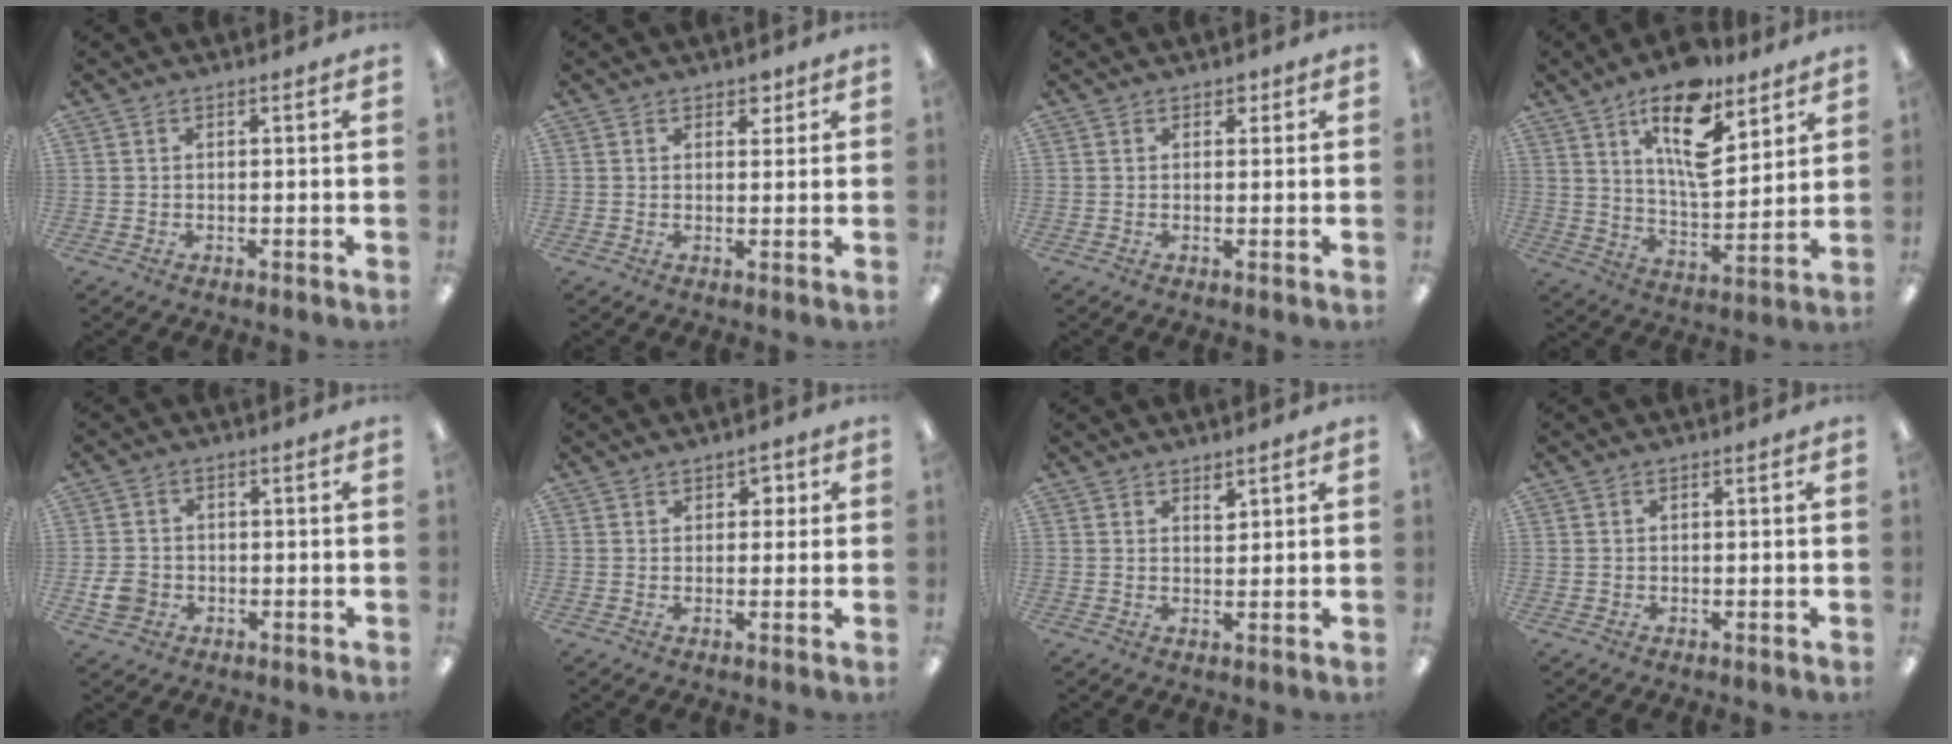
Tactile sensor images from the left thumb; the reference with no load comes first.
{"total": 4.2, "force": [3.1, 2.3, 1.6], "torque": [0.002, -0.018, 0.050]}
{"total": 1.4, "force": [0.9, 1.0, 0.5], "torque": [0.006, -0.003, 0.012]}
{"total": 16.9, "force": [10.5, 7.1, 11.3], "torque": [-0.176, -0.053, 0.174]}
{"total": 4.8, "force": [-1.2, 4.2, 2.0], "torque": [-0.030, 0.000, -0.025]}
{"total": 2.5, "force": [1.3, 1.8, 1.2], "torque": [-0.010, -0.001, 0.020]}
{"total": 2.1, "force": [1.7, 0.9, 0.6], "torque": [0.001, -0.008, 0.029]}
{"total": 0.0}